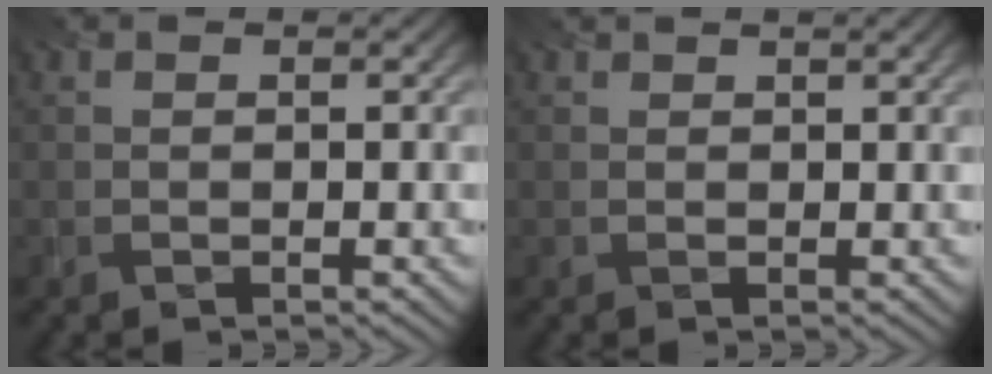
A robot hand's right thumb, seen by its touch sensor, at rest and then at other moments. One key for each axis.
{"total": 1.0, "fx": 0.9, "fy": 0.3, "fz": 0.3, "tx": -0.008, "ty": -0.001, "tz": 0.020}